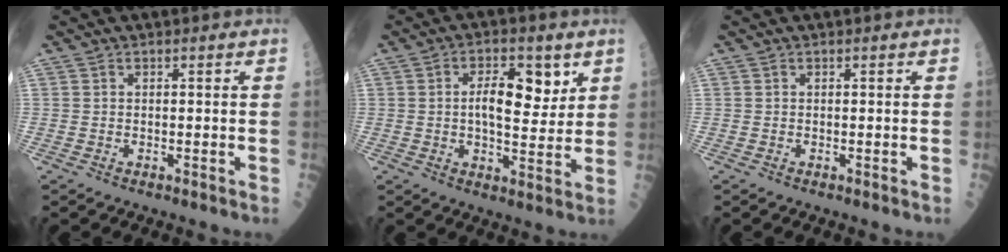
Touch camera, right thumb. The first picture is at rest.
{"total": 9.3, "force": [2.7, 4.3, 7.8], "torque": [-0.093, -0.012, 0.040]}
{"total": 0.0}